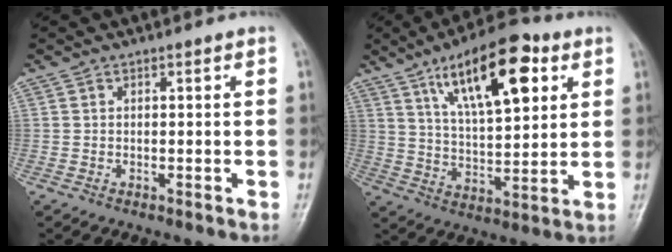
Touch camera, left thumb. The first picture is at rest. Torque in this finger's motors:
{"motor_torque": [0.64, 0.63, 1.81, -0.94, 0.39]}